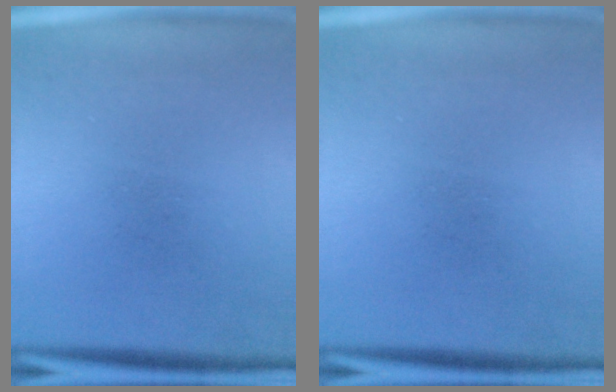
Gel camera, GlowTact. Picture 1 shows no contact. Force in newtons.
{"total": 0.0}